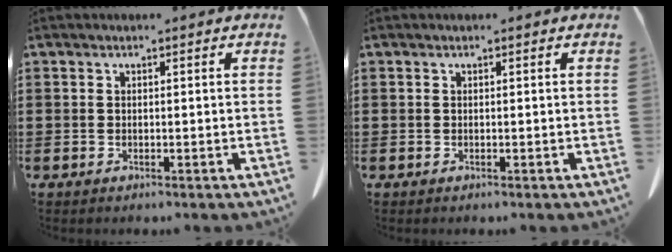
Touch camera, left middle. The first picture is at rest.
{"total": 0.0}